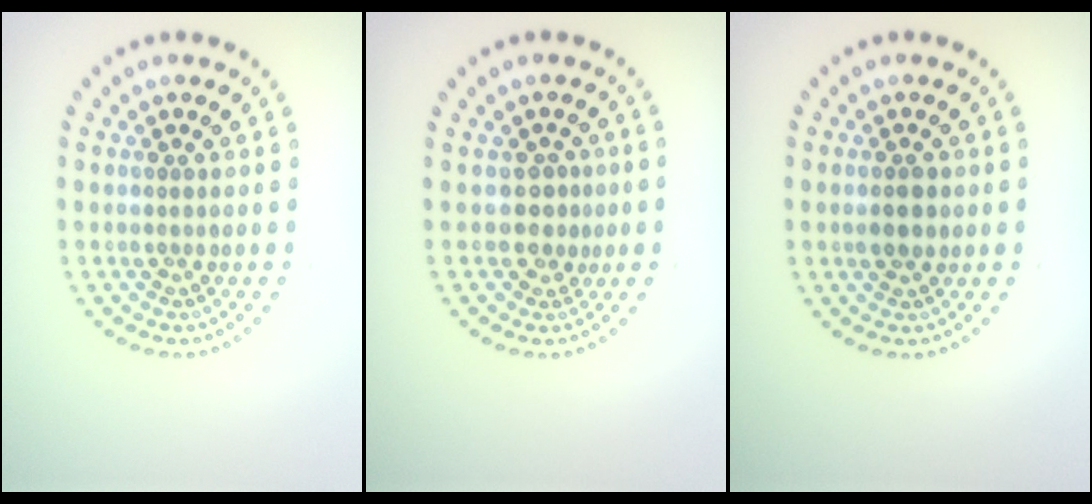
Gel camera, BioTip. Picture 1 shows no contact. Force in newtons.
{"total": 2.0, "press": 1.5, "slide": 1.4}
{"total": 1.7, "press": 1.7, "slide": 0.1}